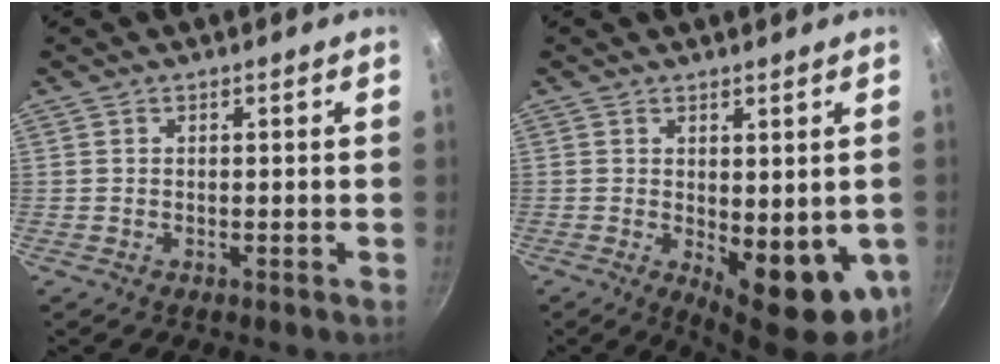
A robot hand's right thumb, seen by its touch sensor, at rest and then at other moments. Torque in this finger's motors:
{"motor_torque": [-0.18, 0.95, 0.17, -0.06, 0.29]}